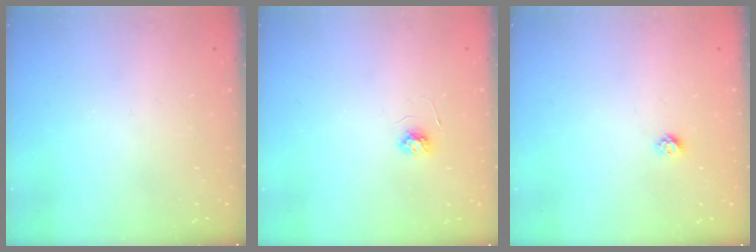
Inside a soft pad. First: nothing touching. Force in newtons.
{"total": 3.6, "press": 3.6, "slide": 0.5}
{"total": 4.1, "press": 4.1, "slide": 0.5}